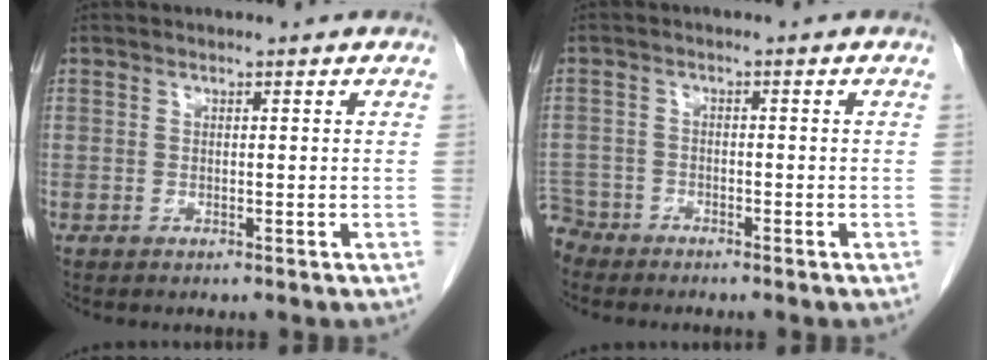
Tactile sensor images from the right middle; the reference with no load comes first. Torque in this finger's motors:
{"motor_torque": [0.05, -0.03, 0.00, -0.06]}